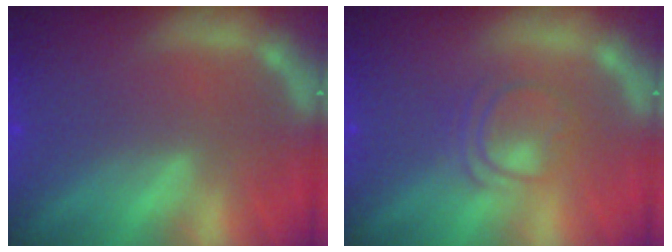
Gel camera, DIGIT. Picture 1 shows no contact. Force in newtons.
{"total": 3.5}